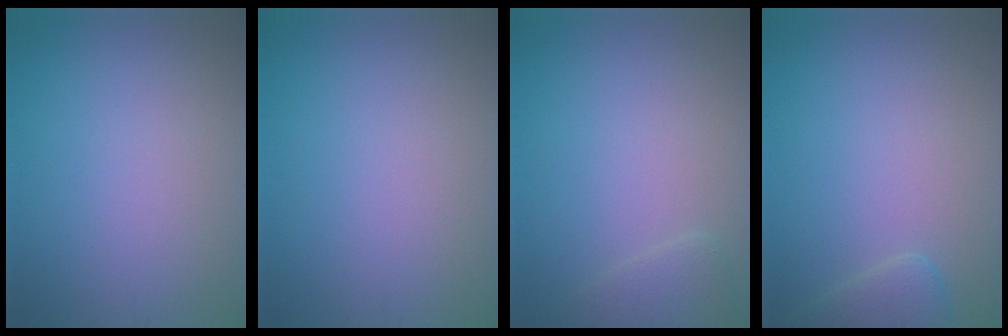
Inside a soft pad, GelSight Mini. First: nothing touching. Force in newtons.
{"total": 0.0}
{"total": 1.6, "press": 1.6, "slide": 0.2}
{"total": 2.0, "press": 2.0, "slide": 0.2}